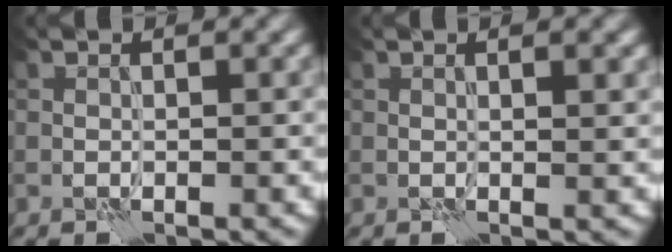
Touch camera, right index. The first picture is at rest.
{"total": 2.0, "force": [0.9, 0.5, 1.7], "torque": [-0.019, -0.001, 0.007]}